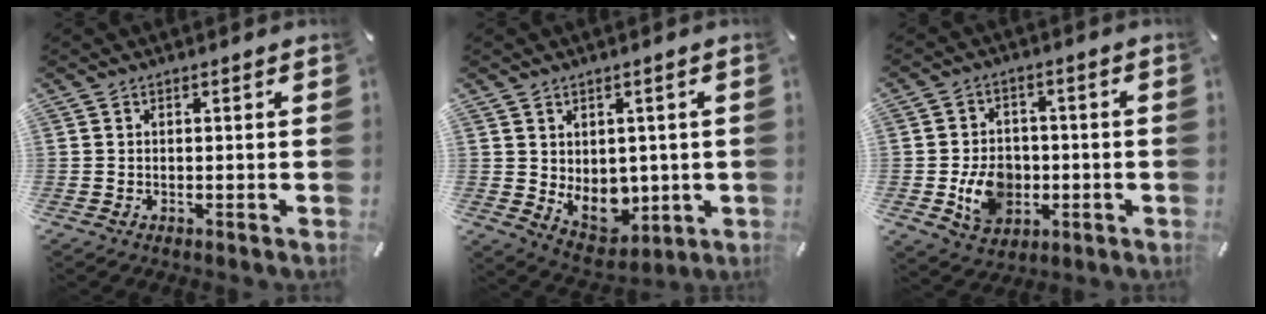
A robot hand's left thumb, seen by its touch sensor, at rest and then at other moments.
{"total": 8.6, "force": [0.4, 7.4, 4.3], "torque": [-0.048, -0.022, 0.014]}
{"total": 10.6, "force": [-2.0, 8.8, 5.6], "torque": [-0.107, 0.012, -0.033]}